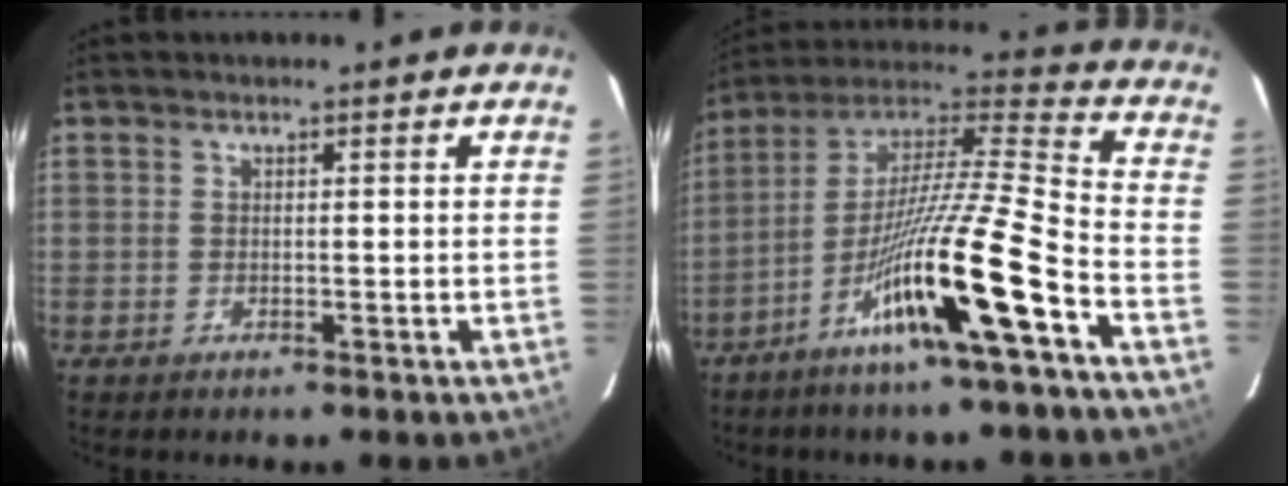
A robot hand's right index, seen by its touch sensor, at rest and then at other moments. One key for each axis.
{"total": 19.7, "fx": -10.2, "fy": 0.2, "fz": 16.9, "tx": -0.300, "ty": -0.029, "tz": -0.189}